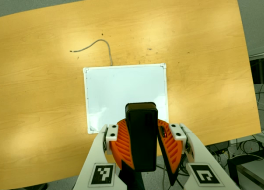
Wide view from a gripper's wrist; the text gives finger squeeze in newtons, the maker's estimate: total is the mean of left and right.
{"total": 10.7, "left": 10.4, "right": 11.0}